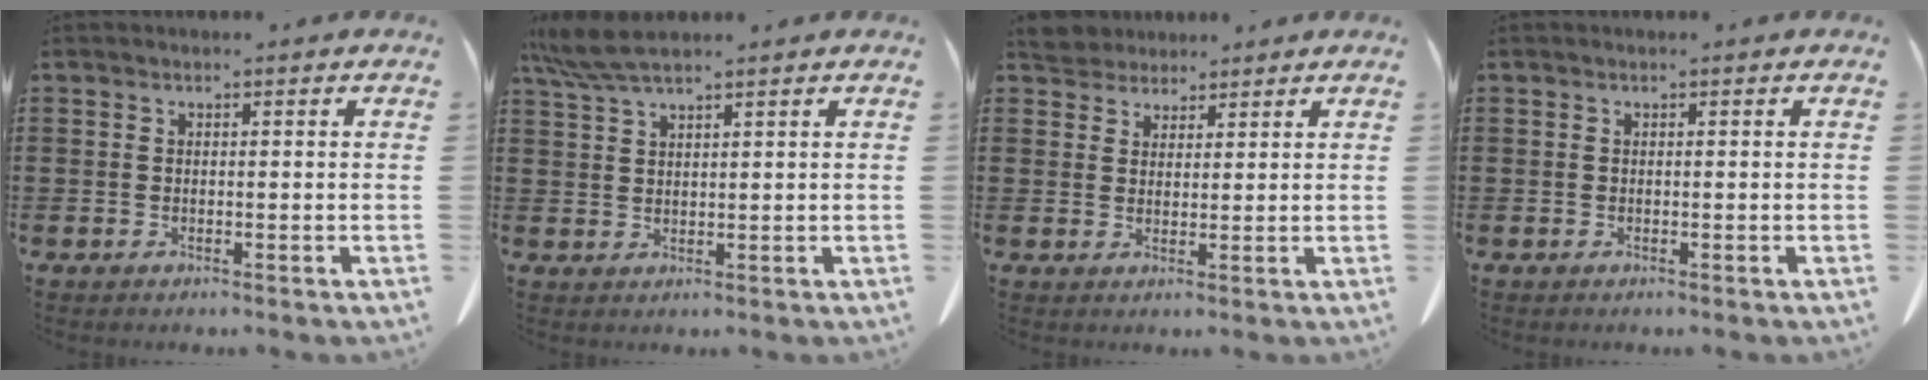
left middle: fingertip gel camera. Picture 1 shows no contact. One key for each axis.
{"total": 5.1, "fx": 4.1, "fy": 0.4, "fz": 3.0, "tx": -0.069, "ty": -0.005, "tz": 0.078}
{"total": 4.1, "fx": 3.8, "fy": 1.2, "fz": 0.5, "tx": -0.024, "ty": -0.006, "tz": 0.075}
{"total": 0.0}